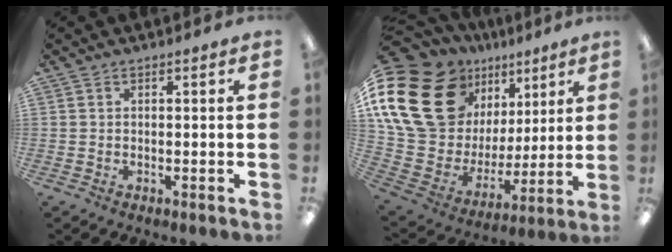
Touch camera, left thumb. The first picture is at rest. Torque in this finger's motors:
{"motor_torque": [2.48, 2.53, 1.46, -1.31, 0.25]}